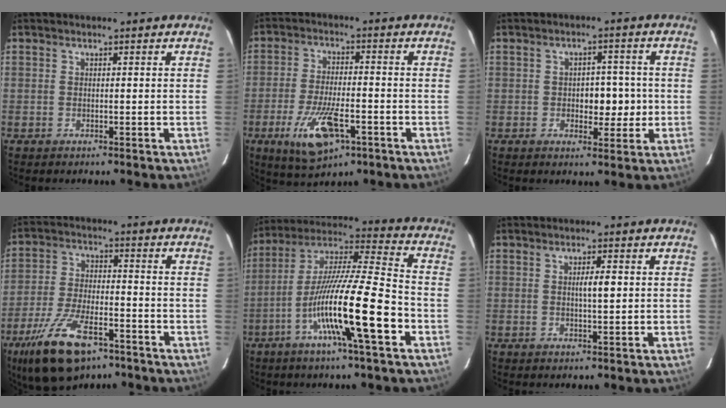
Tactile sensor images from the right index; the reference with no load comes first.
{"total": 10.2, "force": [-4.5, 3.4, 8.5], "torque": [-0.163, -0.016, -0.071]}
{"total": 5.0, "force": [-0.4, 3.0, 4.0], "torque": [-0.046, 0.010, -0.001]}
{"total": 13.3, "force": [-8.3, 4.7, 9.3], "torque": [-0.187, -0.013, -0.143]}
{"total": 17.4, "force": [-6.6, 0.1, 16.1], "torque": [-0.298, -0.007, -0.121]}
{"total": 2.4, "force": [0.3, 0.3, 2.4], "torque": [-0.041, 0.001, 0.005]}